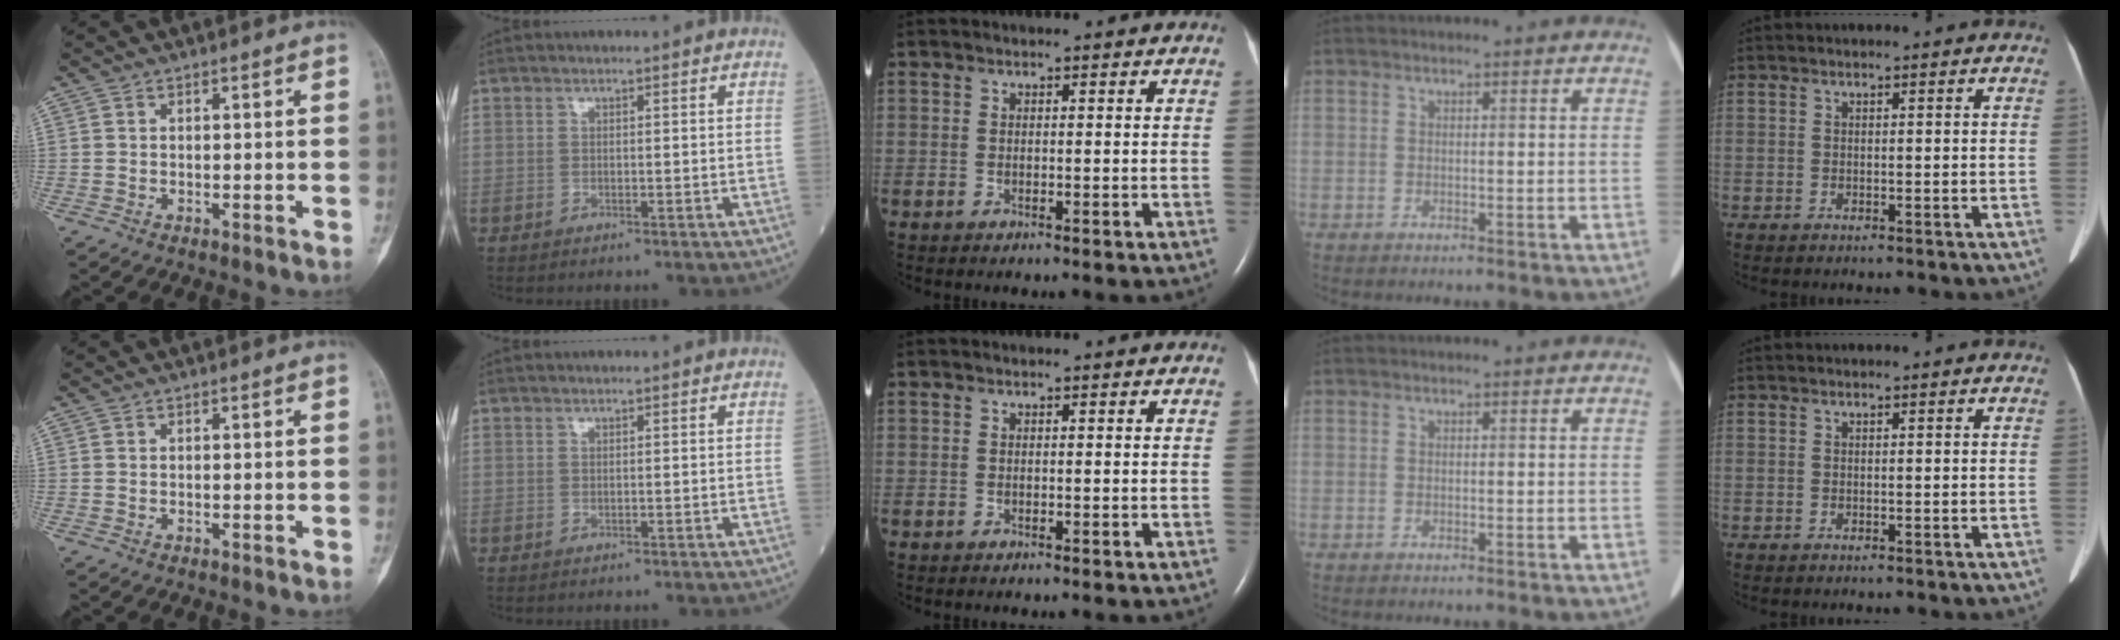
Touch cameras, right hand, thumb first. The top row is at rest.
{}